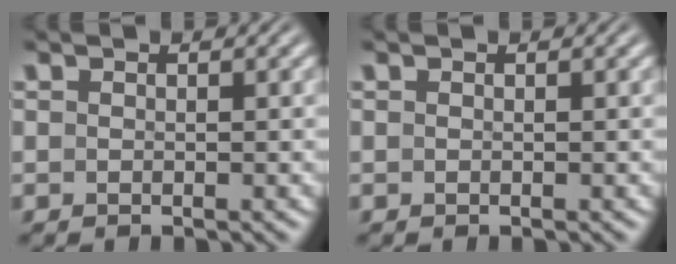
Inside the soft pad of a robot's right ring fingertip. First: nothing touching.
{"total": 0.0}